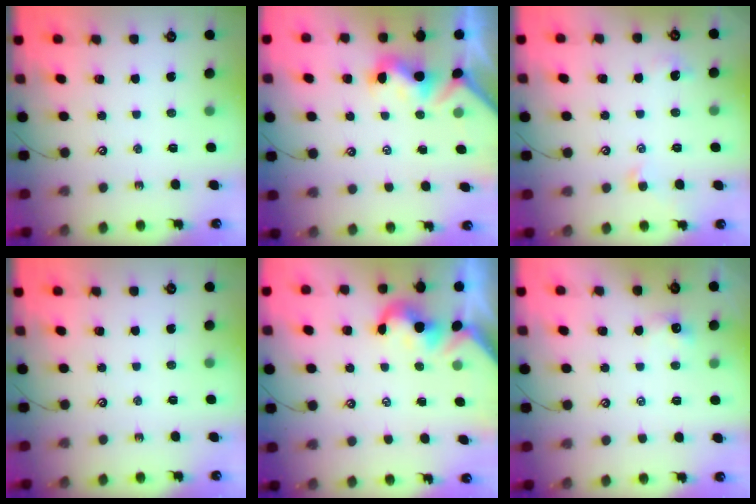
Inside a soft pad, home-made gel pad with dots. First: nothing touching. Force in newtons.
{"total": 1.4, "press": 1.2, "slide": 0.6}
{"total": 1.5, "press": 1.4, "slide": 0.5}
{"total": 0.0}
{"total": 0.0}
{"total": 0.0}